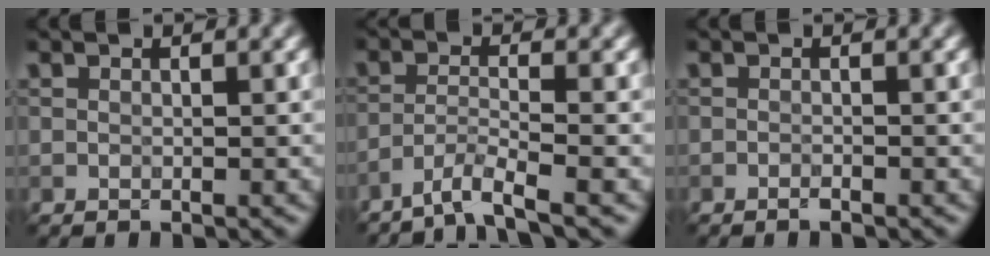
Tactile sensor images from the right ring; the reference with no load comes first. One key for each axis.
{"total": 3.3, "fx": -2.5, "fy": 0.2, "fz": 2.0, "tx": -0.036, "ty": 0.003, "tz": -0.061}
{"total": 0.6, "fx": -0.4, "fy": 0.0, "fz": 0.3, "tx": -0.007, "ty": -0.001, "tz": -0.008}